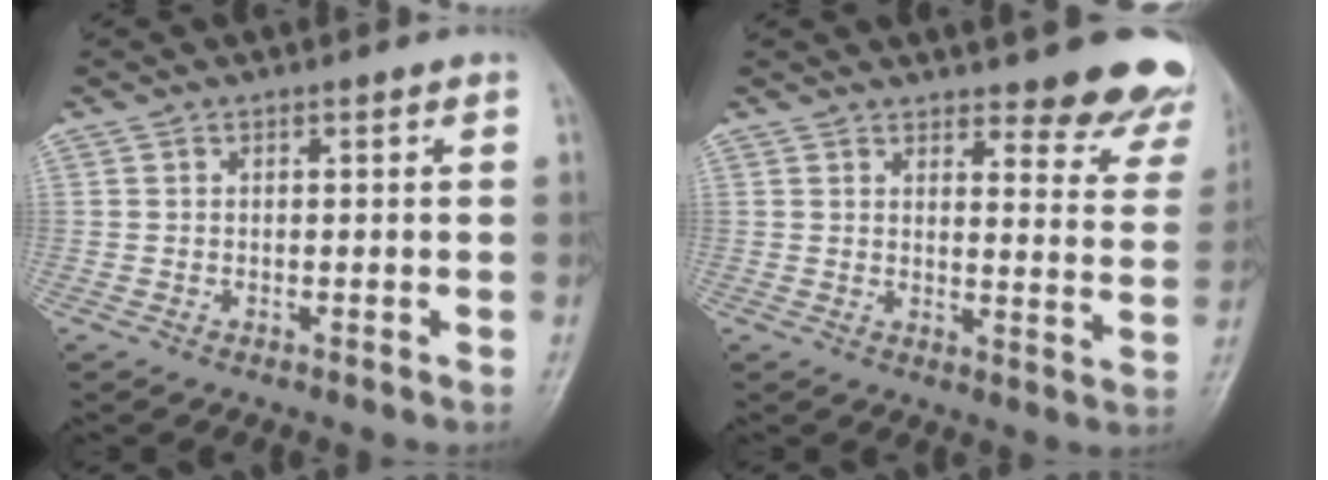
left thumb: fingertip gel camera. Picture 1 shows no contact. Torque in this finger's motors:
{"motor_torque": [0.28, -0.04, 0.03, -0.04, 0.07]}